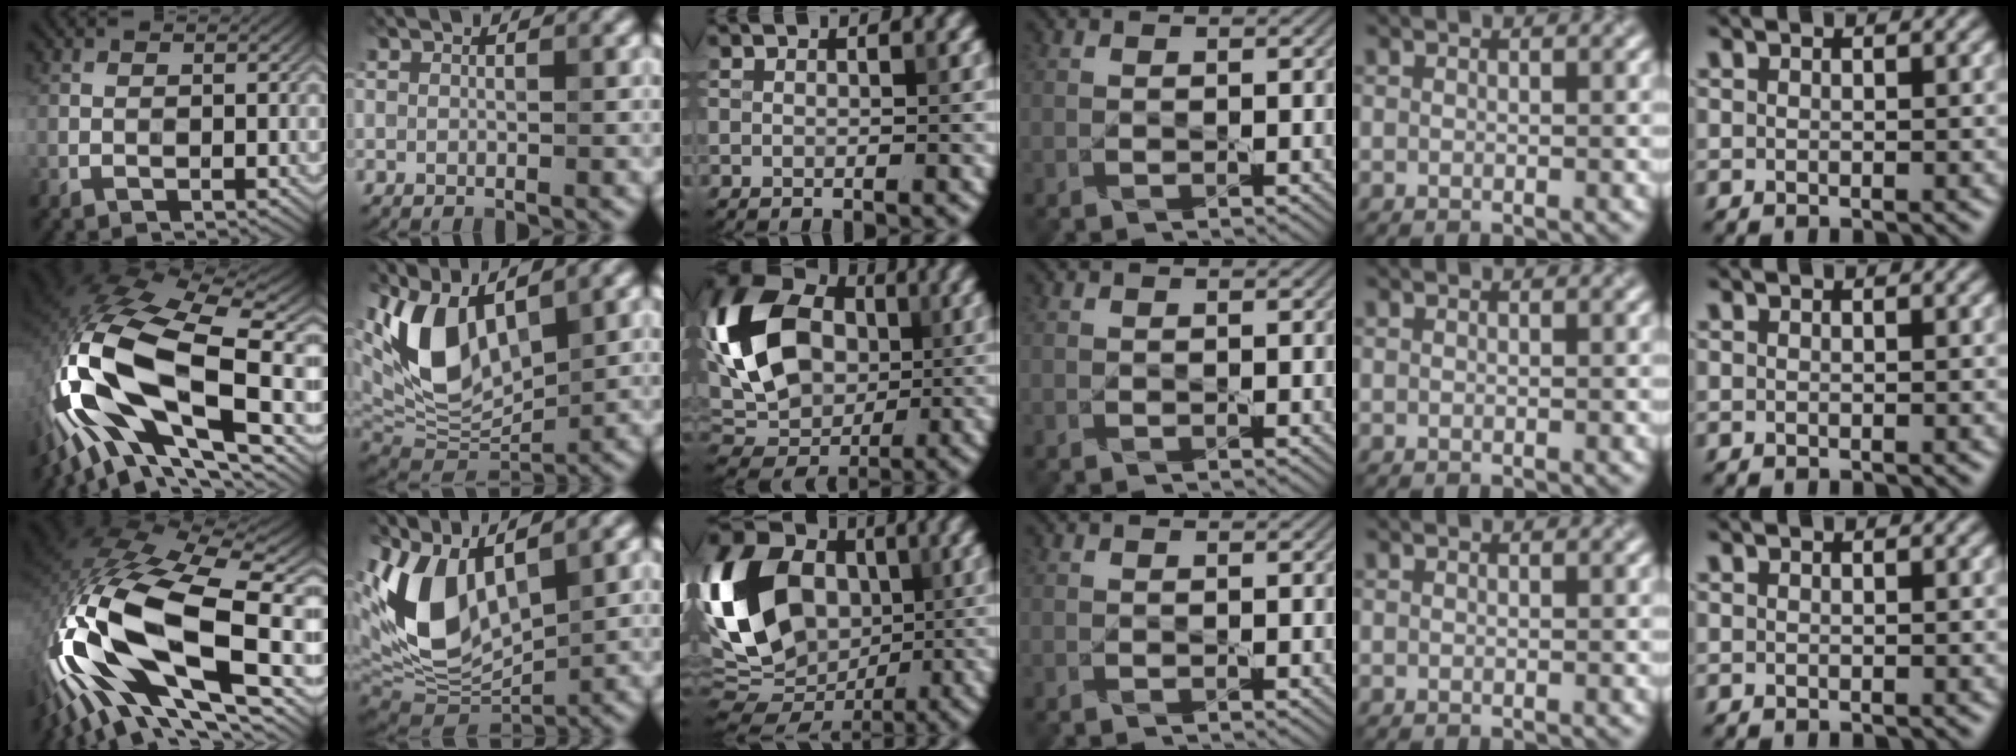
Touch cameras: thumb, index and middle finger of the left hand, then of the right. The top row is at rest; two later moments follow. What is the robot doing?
{"motion": "lift_and_place", "object": "knife"}